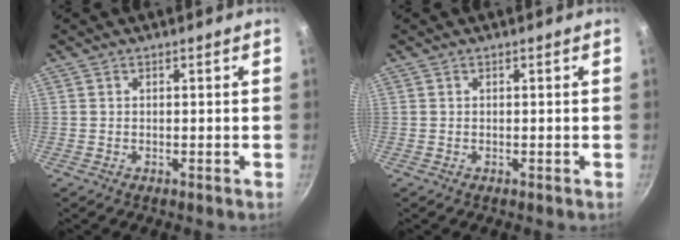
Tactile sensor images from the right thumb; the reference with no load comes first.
{"total": 0.0}